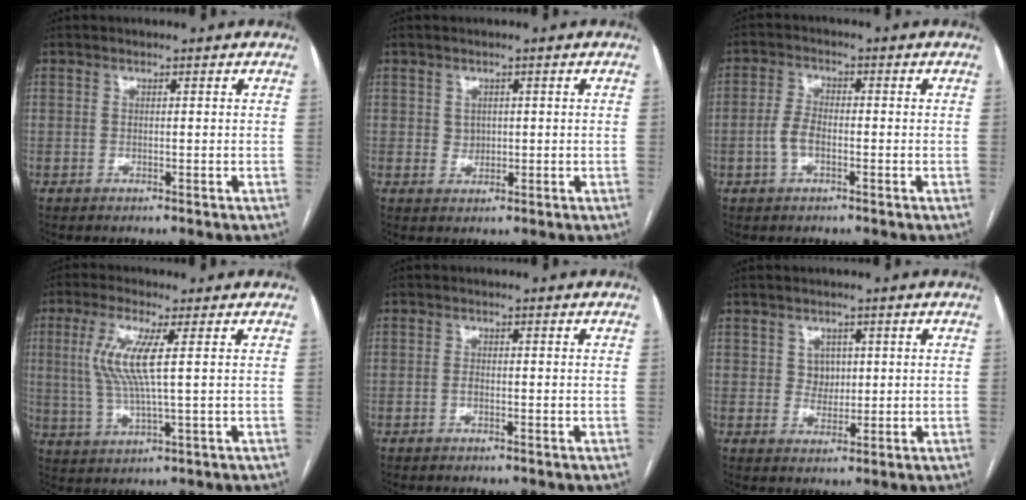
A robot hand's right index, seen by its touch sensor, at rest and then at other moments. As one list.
[{"total": 1.9, "force": [0.6, 1.7, 0.6], "torque": [-0.009, -0.002, 0.015]}, {"total": 3.9, "force": [-1.0, 1.9, 3.2], "torque": [-0.071, 0.008, -0.021]}, {"total": 8.4, "force": [1.9, 0.6, 8.1], "torque": [-0.188, 0.002, 0.040]}, {"total": 0.8, "force": [-0.2, 0.4, 0.6], "torque": [-0.013, 0.001, -0.003]}, {"total": 3.0, "force": [0.9, 2.6, 1.3], "torque": [-0.015, 0.000, 0.018]}]